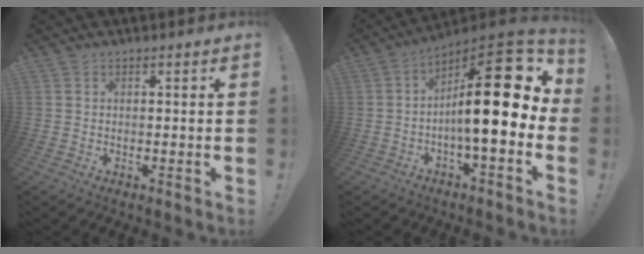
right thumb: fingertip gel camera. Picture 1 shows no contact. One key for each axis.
{"total": 21.4, "fx": 2.2, "fy": 6.0, "fz": 20.4, "tx": -0.308, "ty": -0.014, "tz": 0.033}